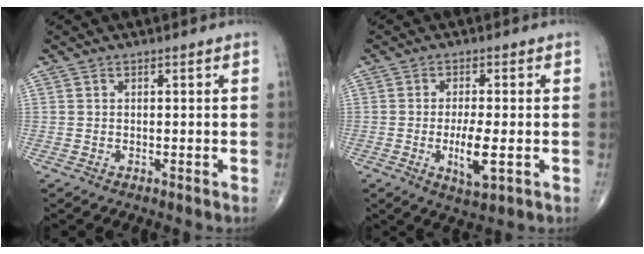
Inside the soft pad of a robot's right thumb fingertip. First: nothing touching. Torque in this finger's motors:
{"motor_torque": [1.15, 0.99, 0.86, -0.03, 0.21]}